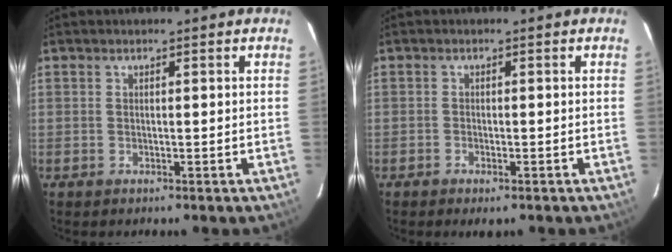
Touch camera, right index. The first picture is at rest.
{"total": 1.8, "force": [-1.2, 0.8, 1.1], "torque": [-0.026, -0.002, -0.024]}